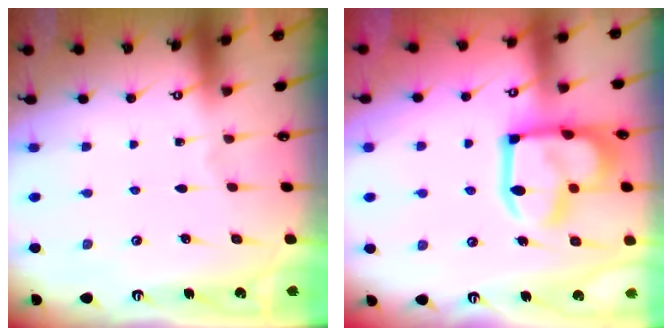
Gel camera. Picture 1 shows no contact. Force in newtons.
{"total": 20.2, "press": 20.2, "slide": 1.5}